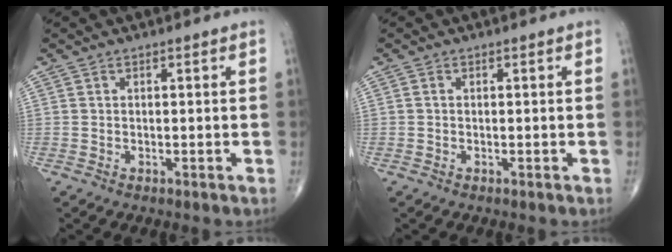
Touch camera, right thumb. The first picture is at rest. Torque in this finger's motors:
{"motor_torque": [-0.28, 0.02, -0.22, -0.13, 0.02]}